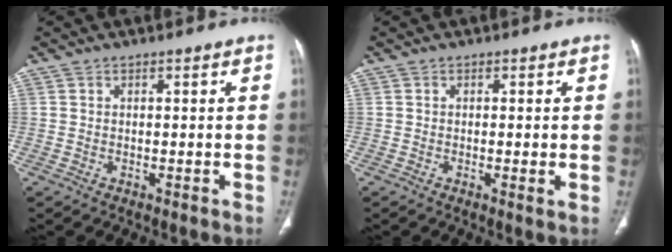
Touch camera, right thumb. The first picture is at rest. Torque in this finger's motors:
{"motor_torque": [-0.06, -0.64, -0.48, 0.37, 0.07]}